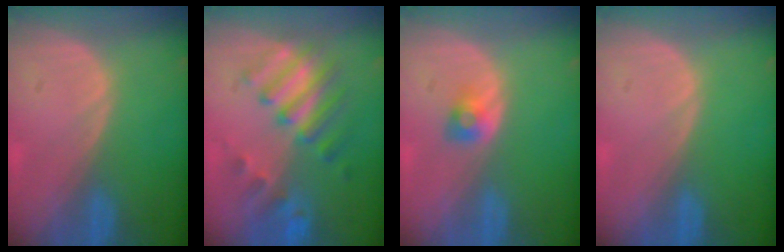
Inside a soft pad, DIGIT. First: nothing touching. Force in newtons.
{"total": 8.0, "press": 7.7, "slide": 2.3}
{"total": 2.3, "press": 2.2, "slide": 0.5}
{"total": 0.0}